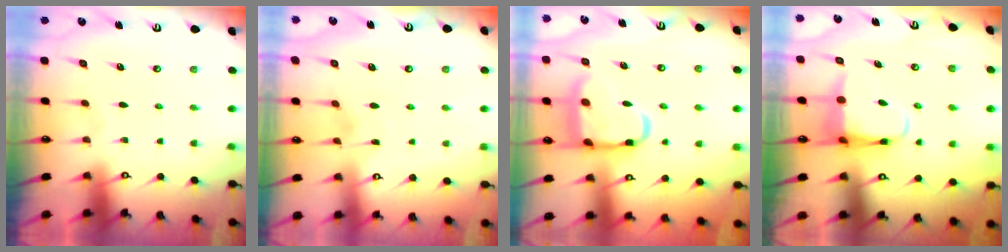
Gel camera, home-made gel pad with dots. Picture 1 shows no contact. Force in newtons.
{"total": 2.8, "press": 2.8, "slide": 0.4}
{"total": 14.0, "press": 13.9, "slide": 1.4}
{"total": 6.1, "press": 6.0, "slide": 0.9}